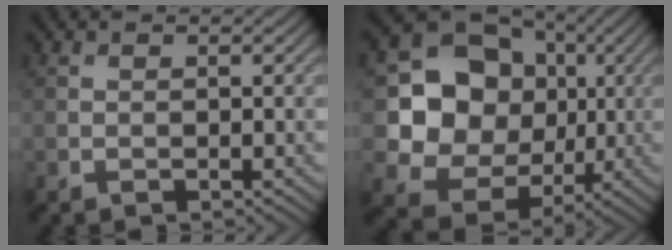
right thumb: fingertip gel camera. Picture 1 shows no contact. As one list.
[{"total": 14.0, "force": [1.1, 12.2, 6.6], "torque": [-0.152, -0.014, 0.010]}]